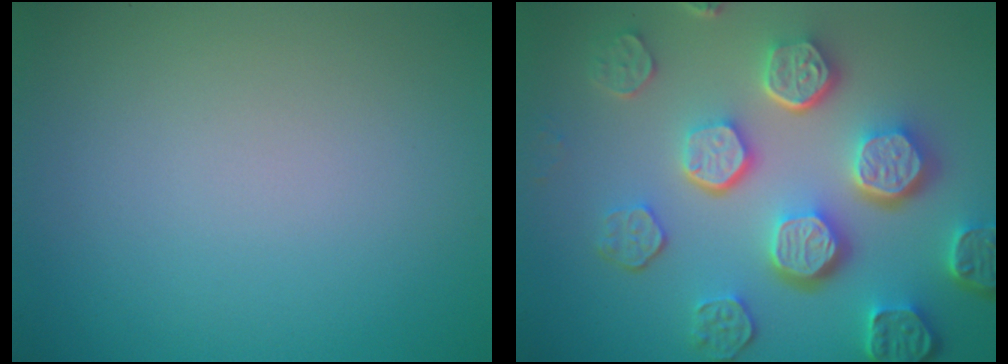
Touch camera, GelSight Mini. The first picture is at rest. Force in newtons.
{"total": 8.2, "press": 6.1, "slide": 5.5}